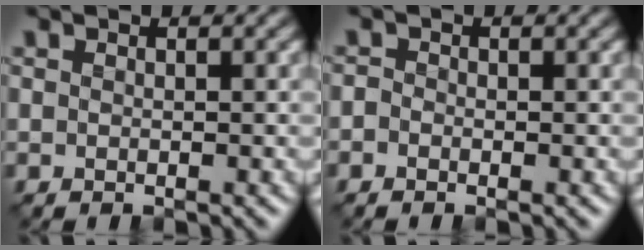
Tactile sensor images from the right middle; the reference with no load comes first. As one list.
[{"total": 0.7, "force": [-0.5, 0.5, 0.2], "torque": [-0.002, -0.001, -0.011]}]